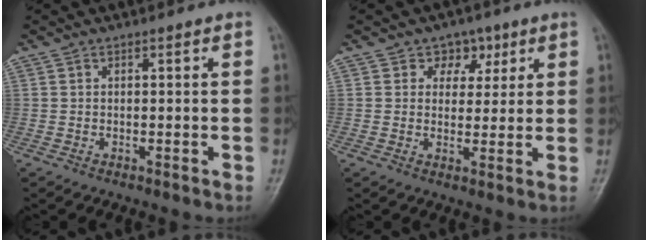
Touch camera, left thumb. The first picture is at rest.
{"total": 4.9, "force": [2.4, 4.0, 1.4], "torque": [0.017, -0.005, 0.032]}